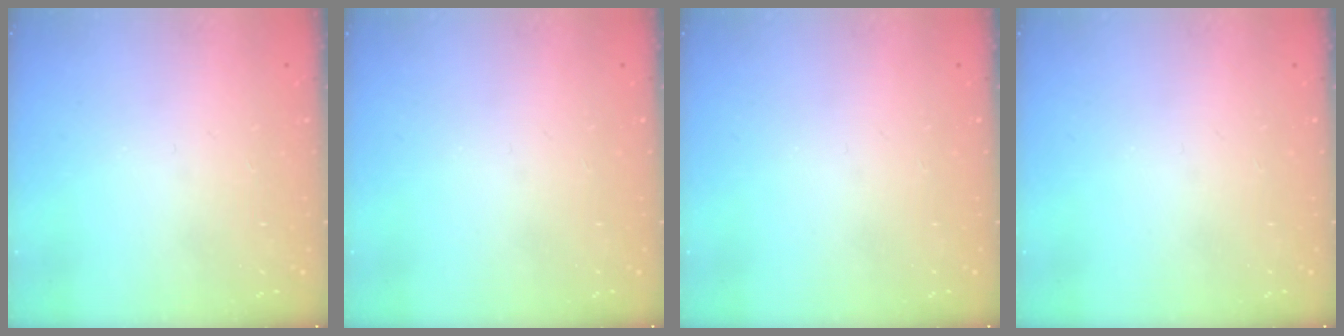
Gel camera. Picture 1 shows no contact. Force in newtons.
{"total": 0.0}
{"total": 0.0}
{"total": 0.0}